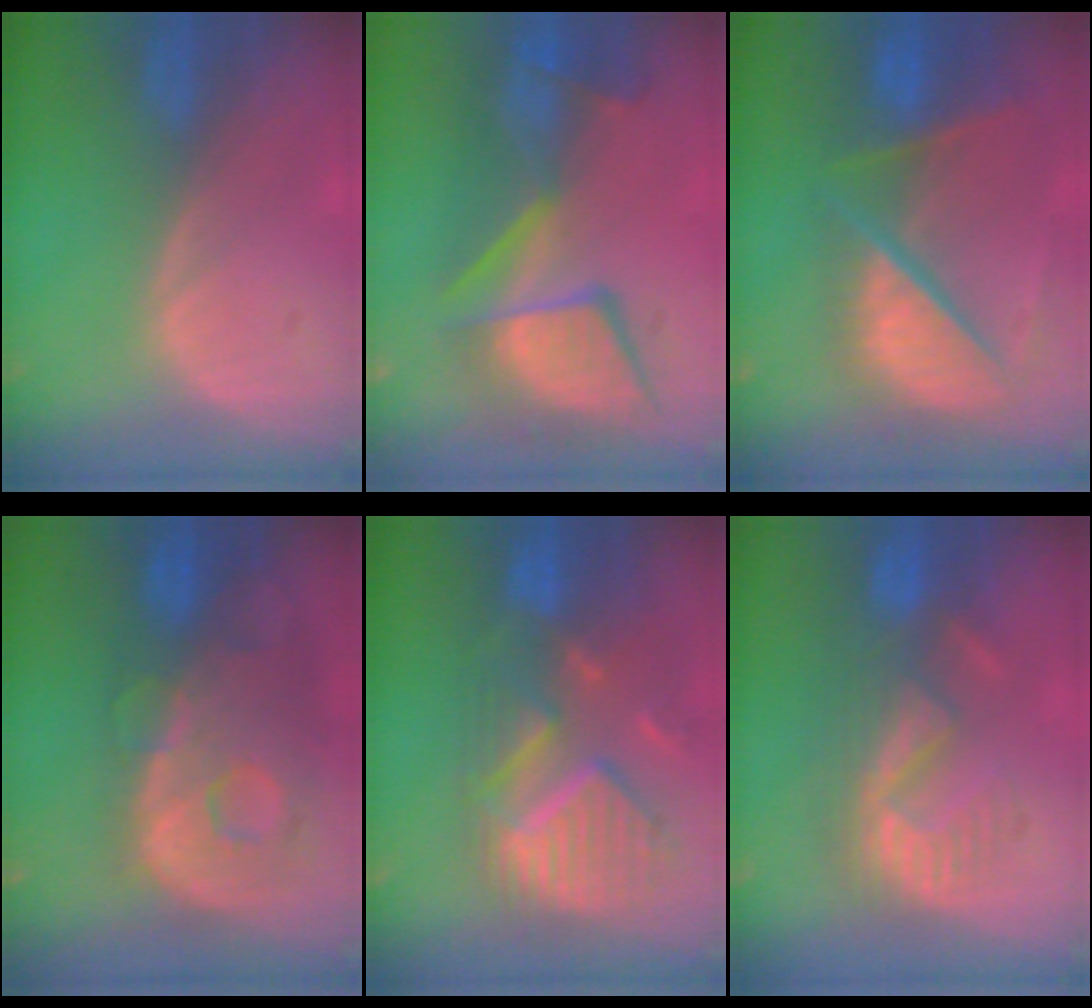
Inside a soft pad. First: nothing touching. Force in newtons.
{"total": 11.3, "press": 10.5, "slide": 4.2}
{"total": 11.3, "press": 9.5, "slide": 6.3}
{"total": 13.3, "press": 10.9, "slide": 7.6}
{"total": 12.0, "press": 10.5, "slide": 5.8}
{"total": 8.7, "press": 8.2, "slide": 2.8}